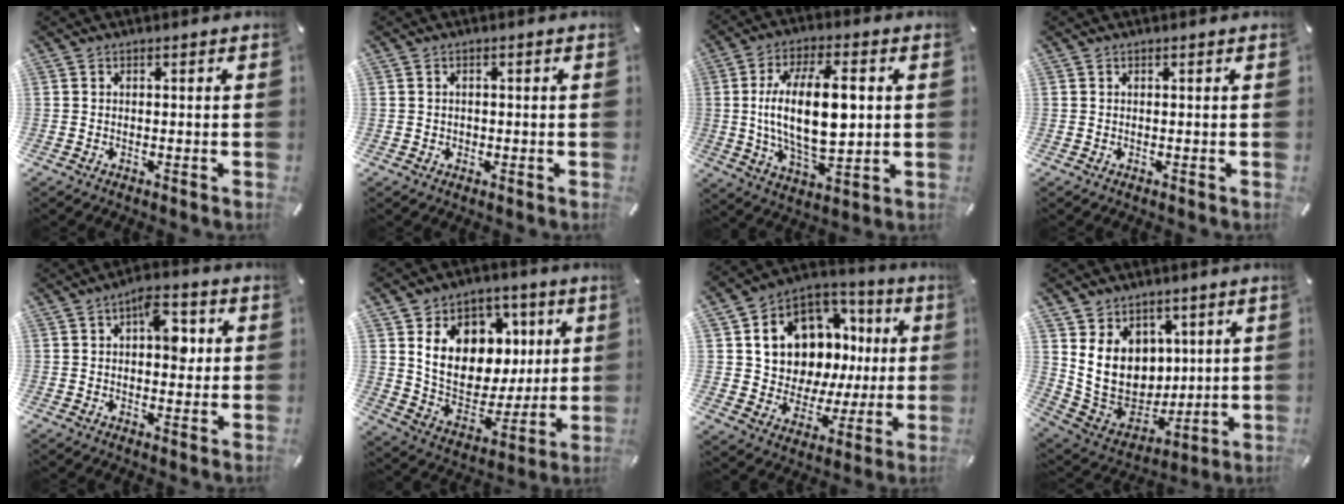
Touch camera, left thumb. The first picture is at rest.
{"total": 1.1, "force": [-0.2, 1.0, 0.3], "torque": [-0.009, 0.006, -0.006]}
{"total": 17.0, "force": [1.7, 7.8, 14.9], "torque": [-0.280, -0.004, 0.024]}
{"total": 0.0}
{"total": 7.7, "force": [1.4, 4.2, 6.3], "torque": [-0.067, -0.006, 0.014]}
{"total": 15.8, "force": [4.7, 12.8, 8.0], "torque": [-0.132, -0.021, 0.095]}
{"total": 12.9, "force": [4.9, 10.6, 5.5], "torque": [-0.094, -0.055, 0.103]}
{"total": 14.7, "force": [3.8, 12.8, 6.2], "torque": [-0.119, -0.037, 0.081]}